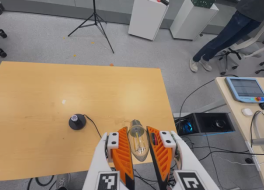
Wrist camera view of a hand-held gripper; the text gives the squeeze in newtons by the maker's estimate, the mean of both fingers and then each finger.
{"total": 13.6, "left": 14.9, "right": 12.4}